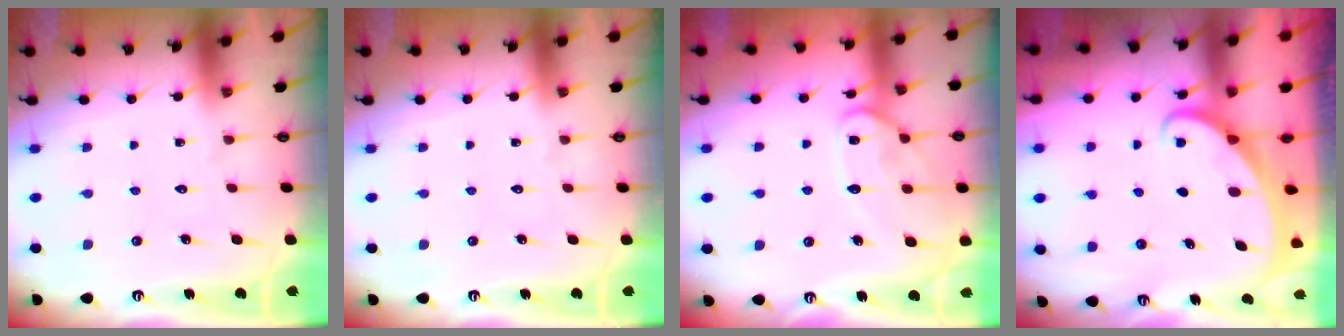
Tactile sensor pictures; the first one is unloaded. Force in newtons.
{"total": 0.0}
{"total": 12.6, "press": 12.6, "slide": 1.0}
{"total": 1.8, "press": 1.8, "slide": 0.1}